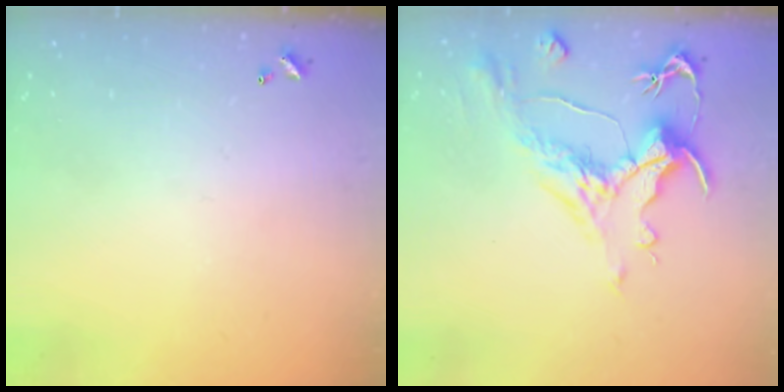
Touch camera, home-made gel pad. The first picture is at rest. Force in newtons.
{"total": 1.6, "press": 0.7, "slide": 1.4}